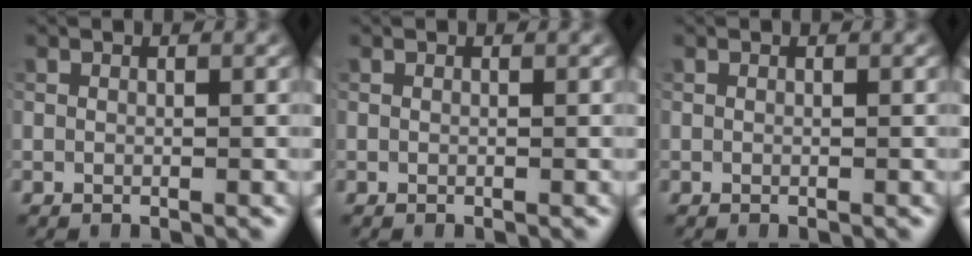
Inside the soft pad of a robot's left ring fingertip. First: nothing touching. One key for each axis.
{"total": 0.0}
{"total": 0.0}